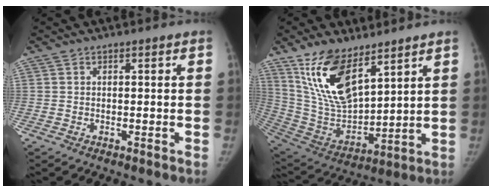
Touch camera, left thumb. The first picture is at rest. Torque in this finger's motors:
{"motor_torque": [0.61, -0.14, 1.57, -1.20, 0.16]}